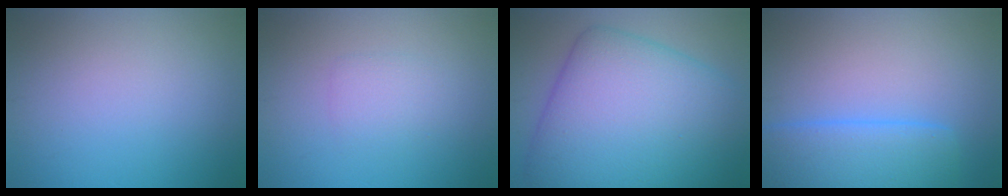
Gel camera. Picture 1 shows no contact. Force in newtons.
{"total": 1.6, "press": 1.6, "slide": 0.1}
{"total": 13.6, "press": 13.6, "slide": 0.3}
{"total": 6.6, "press": 6.6, "slide": 0.4}